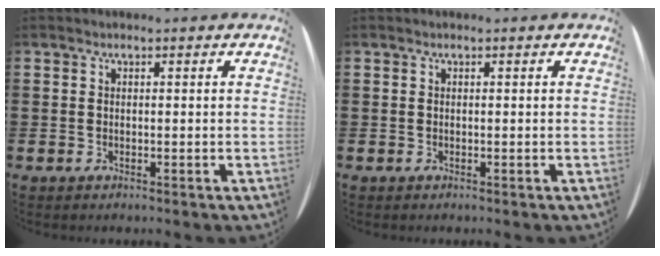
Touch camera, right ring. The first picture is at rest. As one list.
[{"total": 0.0}]